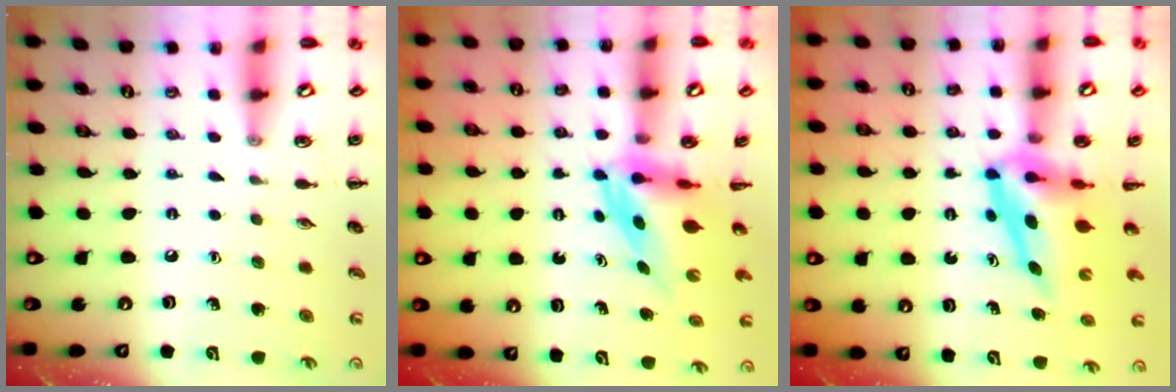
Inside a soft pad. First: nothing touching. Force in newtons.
{"total": 3.7, "press": 3.6, "slide": 1.0}
{"total": 6.8, "press": 6.5, "slide": 1.9}